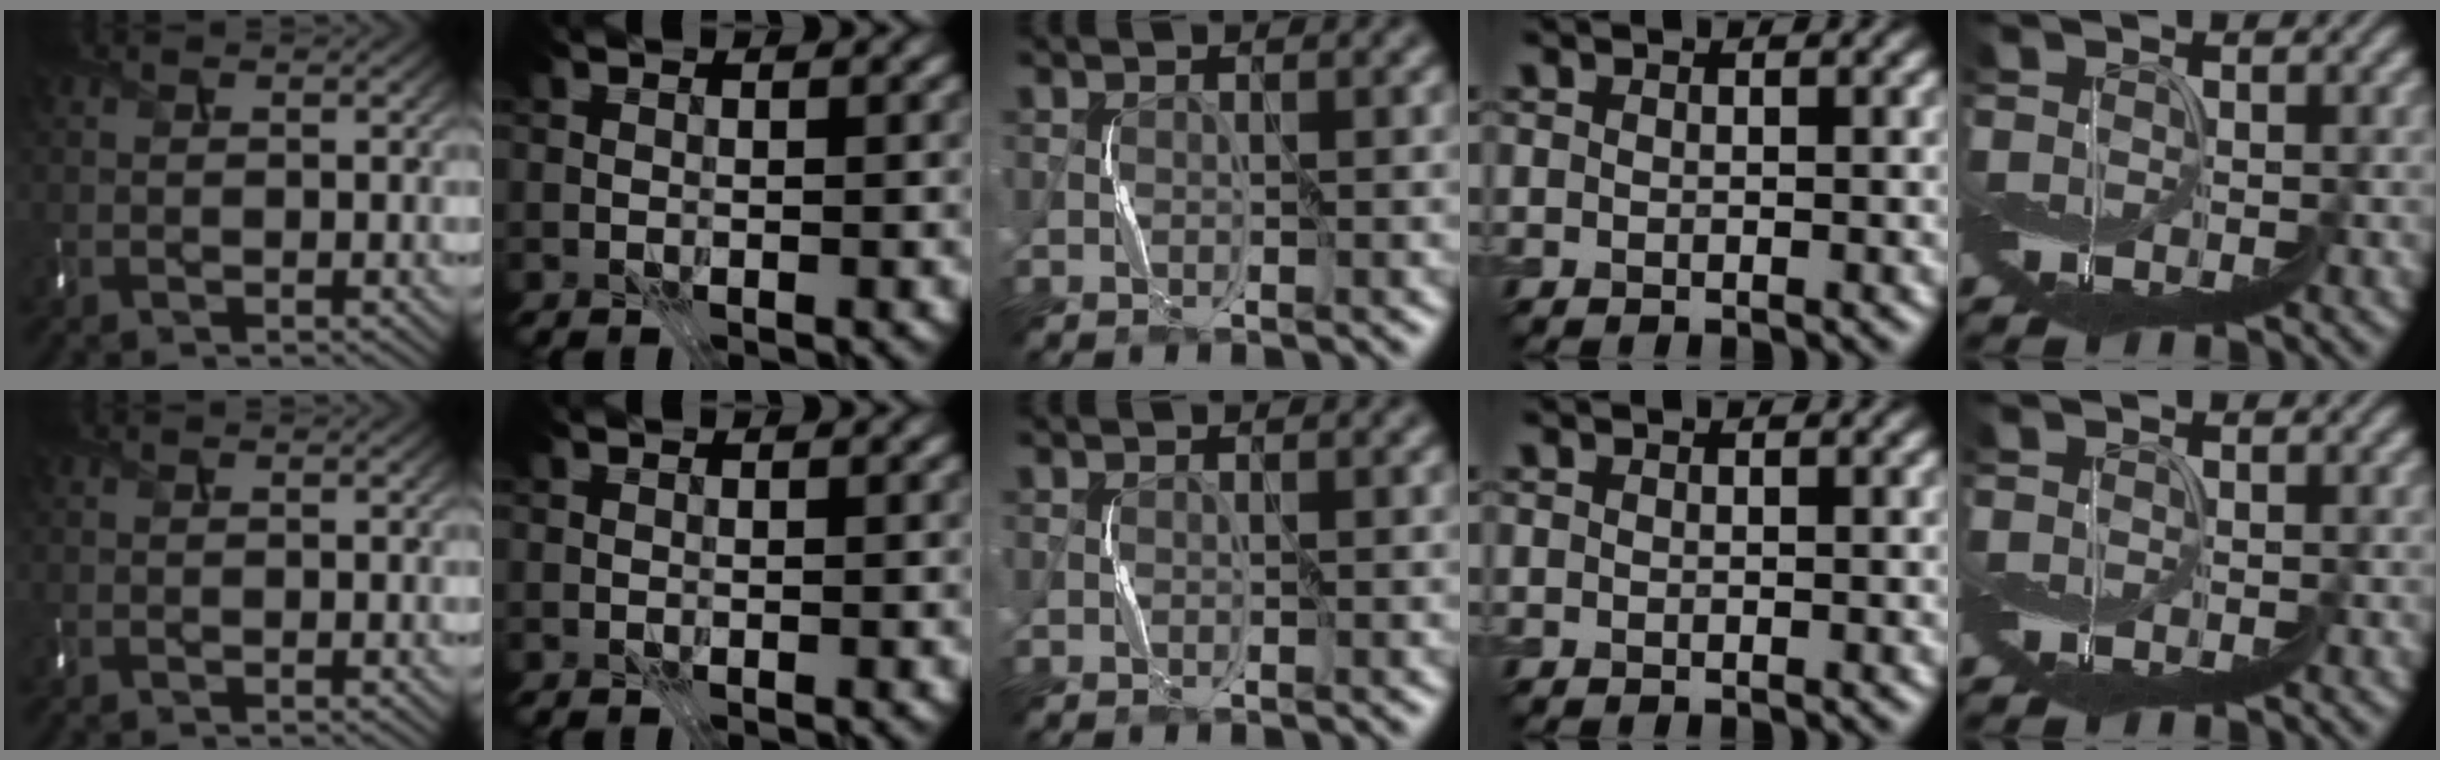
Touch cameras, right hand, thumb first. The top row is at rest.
{}